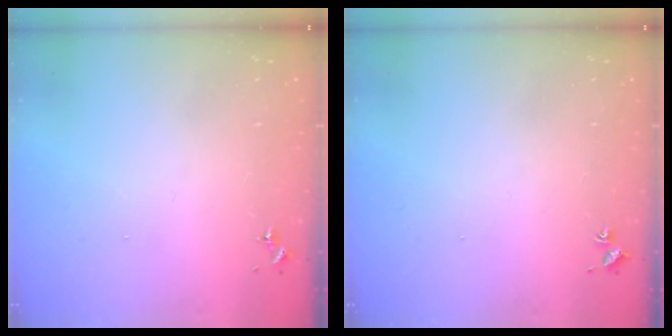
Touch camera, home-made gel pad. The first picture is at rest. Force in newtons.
{"total": 1.8, "press": 1.8, "slide": 0.2}